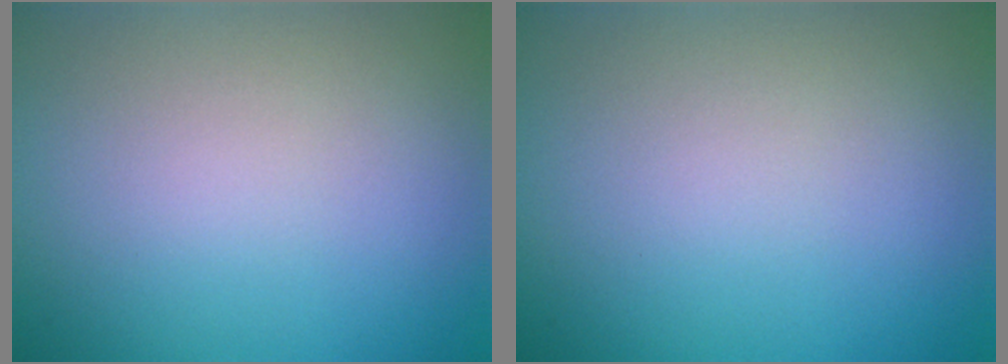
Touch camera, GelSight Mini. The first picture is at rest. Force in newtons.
{"total": 0.0}